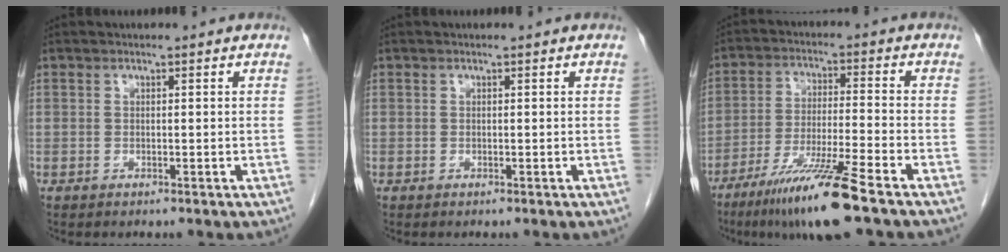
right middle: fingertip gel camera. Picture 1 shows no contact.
{"total": 0.0}
{"total": 11.9, "force": [-8.0, -0.8, 8.8], "torque": [-0.170, -0.039, -0.144]}